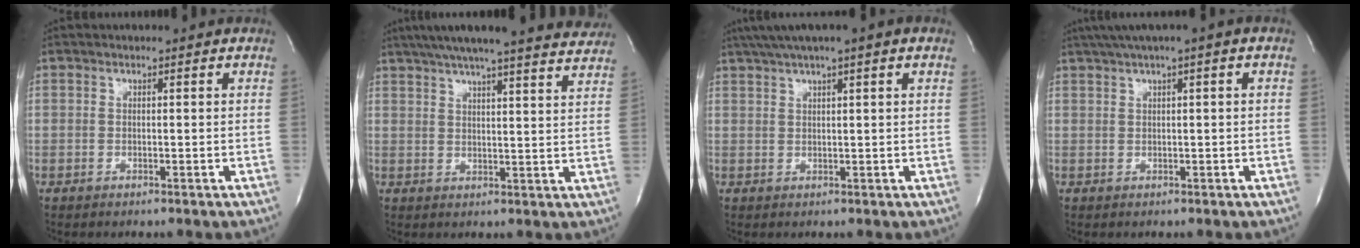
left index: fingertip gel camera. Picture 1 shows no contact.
{"total": 24.0, "force": [21.5, 1.6, 10.5], "torque": [-0.169, -0.012, 0.267]}
{"total": 8.0, "force": [5.5, 0.0, 5.9], "torque": [-0.100, 0.041, 0.086]}
{"total": 4.3, "force": [2.0, -0.1, 3.8], "torque": [-0.076, 0.019, 0.037]}